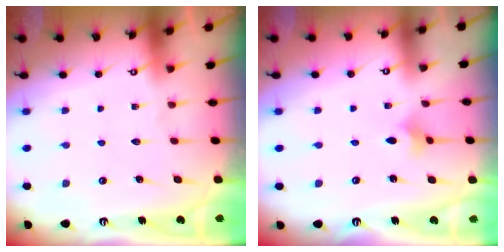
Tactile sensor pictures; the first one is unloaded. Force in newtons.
{"total": 1.7, "press": 1.7, "slide": 0.4}